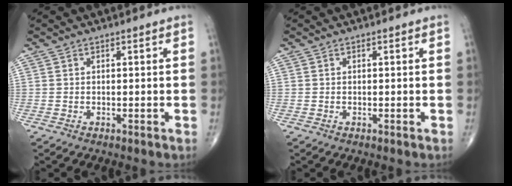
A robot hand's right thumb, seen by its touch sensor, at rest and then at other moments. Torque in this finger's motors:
{"motor_torque": [-0.01, 0.01, 0.00, 0.00, 0.00]}